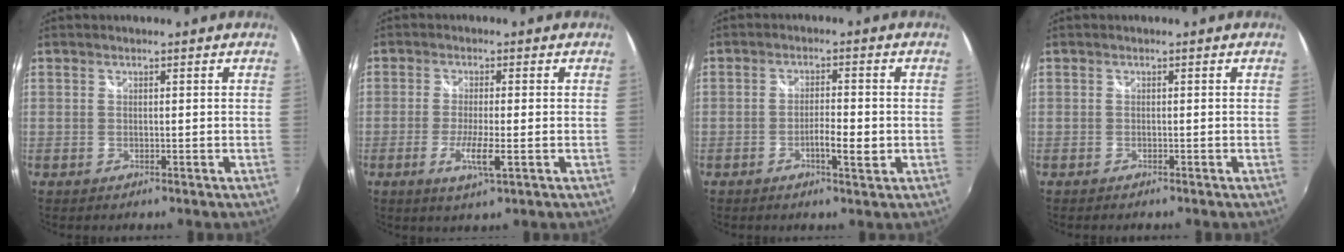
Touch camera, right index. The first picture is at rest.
{"total": 4.9, "force": [-1.7, 0.1, 4.5], "torque": [-0.092, -0.012, -0.035]}
{"total": 3.9, "force": [-1.3, 0.7, 3.6], "torque": [-0.068, 0.000, -0.024]}
{"total": 0.8, "force": [-0.7, 0.3, 0.2], "torque": [-0.007, -0.004, -0.014]}